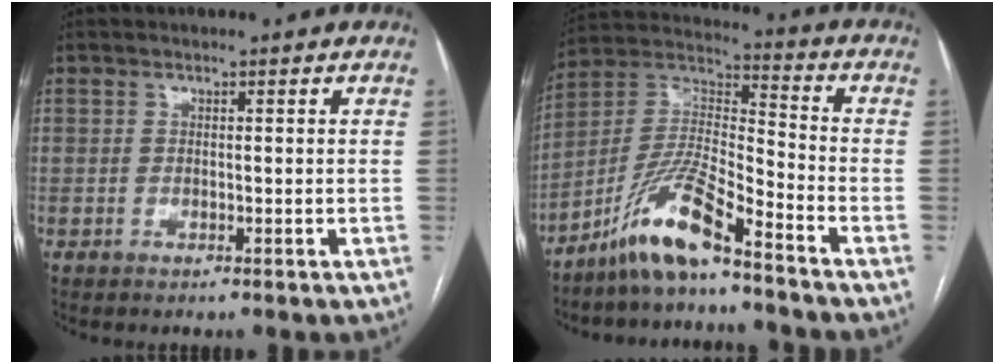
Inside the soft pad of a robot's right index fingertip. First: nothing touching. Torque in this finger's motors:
{"motor_torque": [1.03, -0.64, 0.50, 0.16]}